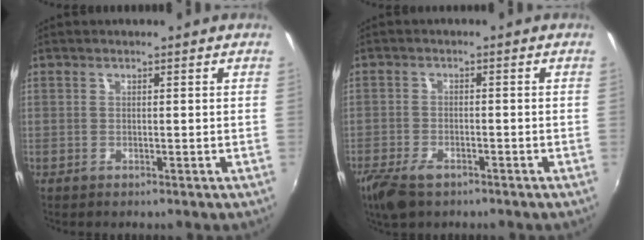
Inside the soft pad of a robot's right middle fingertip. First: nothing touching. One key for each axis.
{"total": 7.1, "fx": -4.9, "fy": 3.1, "fz": 4.0, "tx": -0.109, "ty": -0.023, "tz": -0.093}